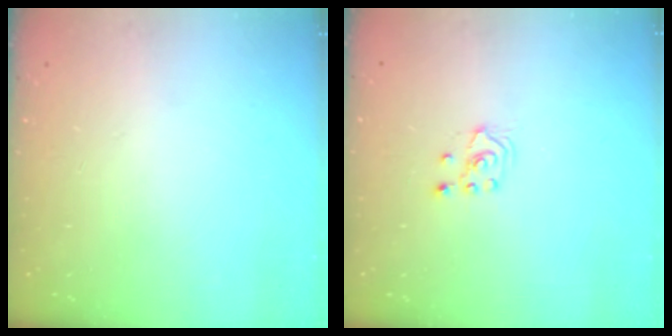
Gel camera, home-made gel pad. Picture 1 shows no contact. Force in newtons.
{"total": 2.6, "press": 2.4, "slide": 0.8}